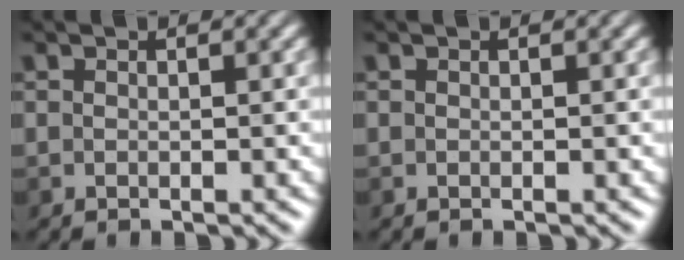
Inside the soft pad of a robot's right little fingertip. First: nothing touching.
{"total": 0.0}